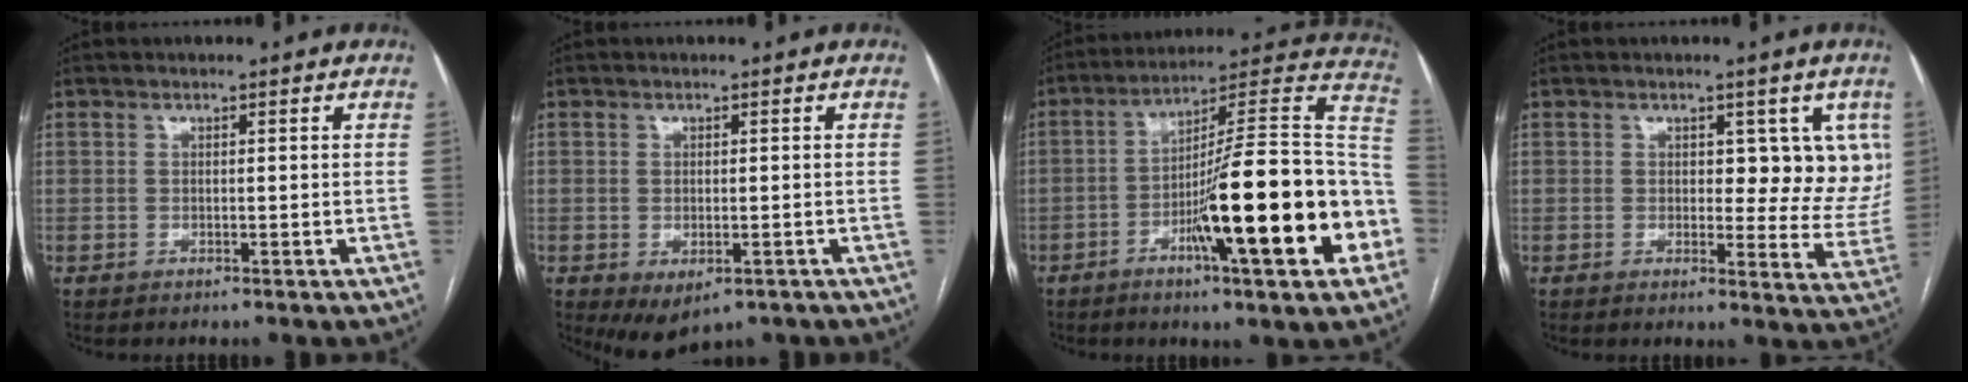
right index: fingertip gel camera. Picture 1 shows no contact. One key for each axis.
{"total": 4.8, "fx": -2.3, "fy": 2.6, "fz": 3.3, "tx": -0.051, "ty": -0.010, "tz": -0.021}
{"total": 24.4, "fx": -7.3, "fy": 2.1, "fz": 23.2, "tx": -0.283, "ty": 0.008, "tz": -0.112}
{"total": 7.6, "fx": 2.6, "fy": 4.3, "fz": 5.8, "tx": -0.040, "ty": -0.001, "tz": 0.029}